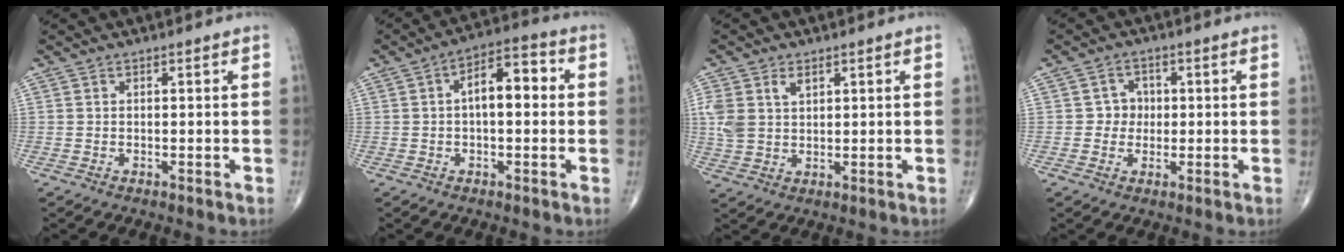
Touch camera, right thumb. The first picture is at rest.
{"total": 8.8, "force": [0.9, 4.2, 7.6], "torque": [-0.102, 0.030, 0.004]}
{"total": 6.8, "force": [2.4, 4.5, 4.6], "torque": [-0.096, 0.001, 0.054]}
{"total": 3.6, "force": [0.1, 3.4, 1.2], "torque": [0.011, 0.009, -0.005]}